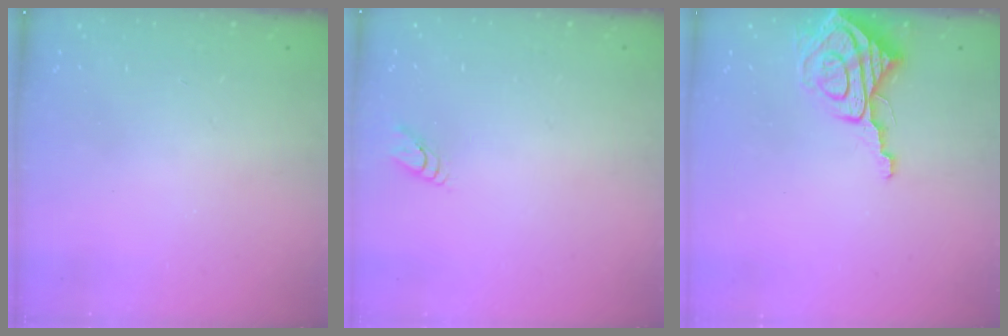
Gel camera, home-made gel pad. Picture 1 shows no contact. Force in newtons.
{"total": 2.7, "press": 2.7, "slide": 0.3}
{"total": 8.5, "press": 8.4, "slide": 0.8}